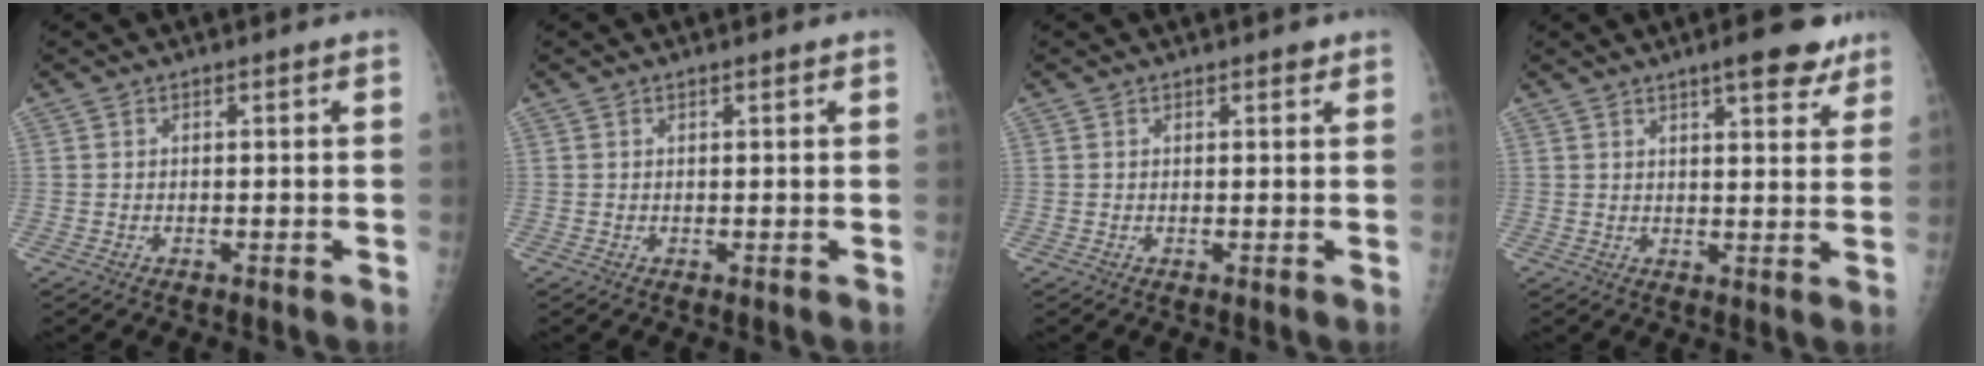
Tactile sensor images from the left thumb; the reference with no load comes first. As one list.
[{"total": 0.6, "force": [0.4, 0.1, 0.5], "torque": [-0.005, 0.001, 0.004]}, {"total": 1.0, "force": [0.7, 0.4, 0.6], "torque": [-0.005, -0.002, 0.007]}, {"total": 8.9, "force": [6.0, 2.3, 6.1], "torque": [-0.056, -0.025, 0.077]}]